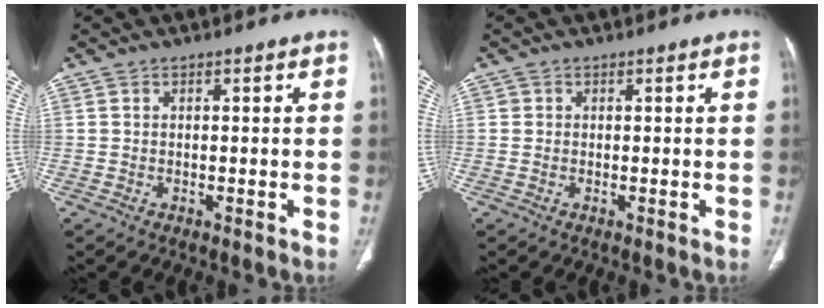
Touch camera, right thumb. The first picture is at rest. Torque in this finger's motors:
{"motor_torque": [0.08, 0.05, 0.23, 0.22, 0.04]}